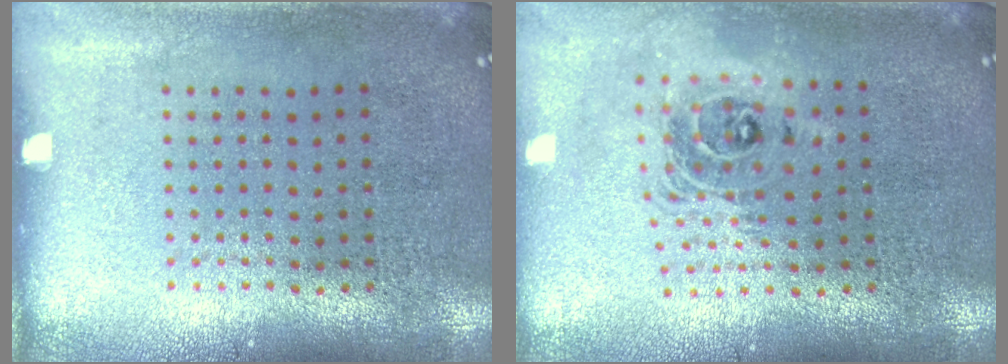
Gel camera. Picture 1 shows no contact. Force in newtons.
{"total": 1.9, "press": 1.5, "slide": 1.3}